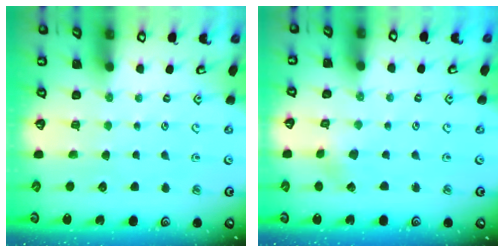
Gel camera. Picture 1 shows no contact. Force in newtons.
{"total": 2.1, "press": 2.1, "slide": 0.2}